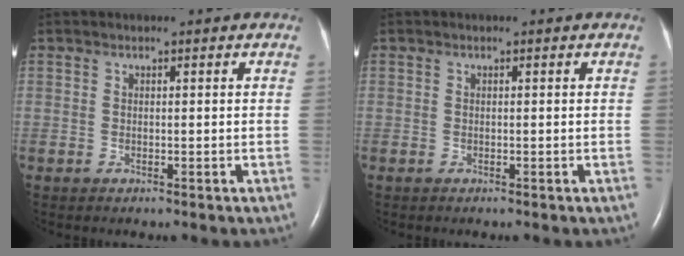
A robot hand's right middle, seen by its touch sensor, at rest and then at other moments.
{"total": 0.0}